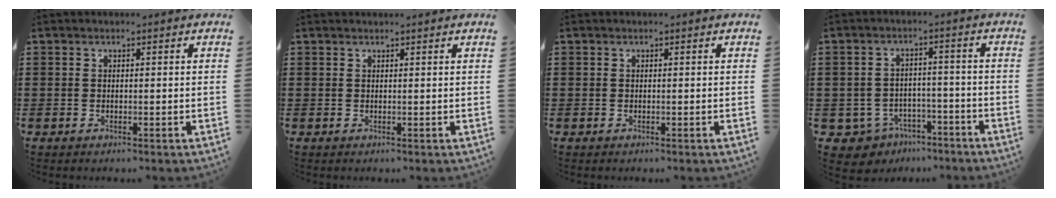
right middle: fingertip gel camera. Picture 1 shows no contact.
{"total": 0.7, "force": [0.6, -0.1, 0.1], "torque": [-0.001, -0.002, 0.012]}
{"total": 0.0}
{"total": 4.3, "force": [-3.7, 2.0, 0.6], "torque": [-0.035, 0.003, -0.080]}